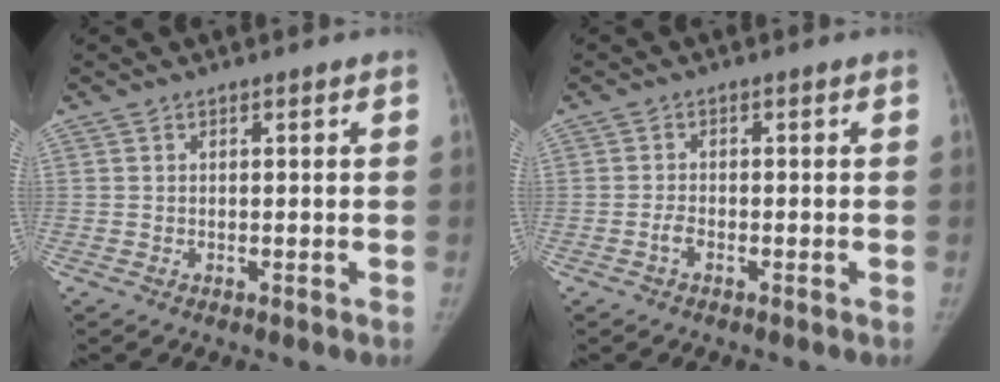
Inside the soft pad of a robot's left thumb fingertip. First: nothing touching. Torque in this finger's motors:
{"motor_torque": [-0.01, -0.01, 0.21, -0.05, 0.03]}